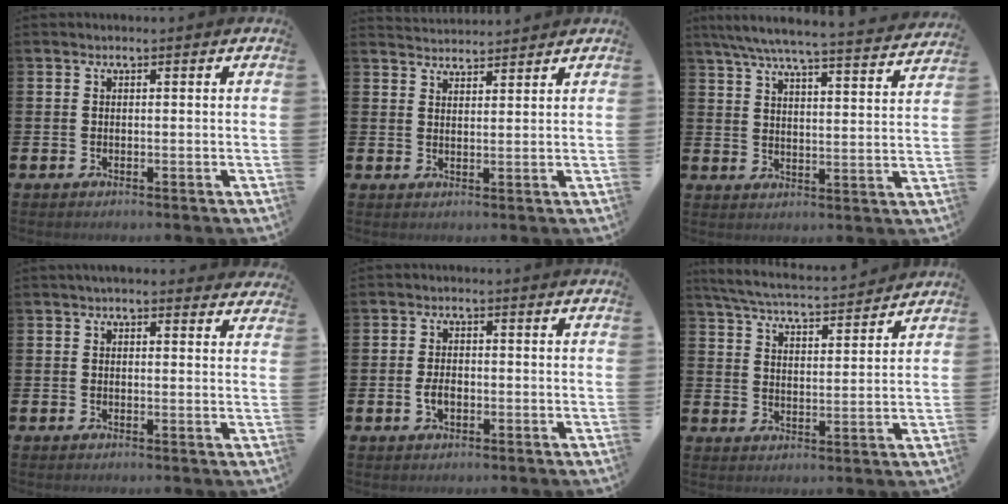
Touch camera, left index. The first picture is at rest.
{"total": 2.9, "force": [2.9, 0.3, -0.2], "torque": [0.000, -0.016, 0.052]}
{"total": 6.6, "force": [6.1, 0.4, 2.5], "torque": [-0.062, -0.048, 0.102]}
{"total": 2.4, "force": [2.3, 0.5, 0.3], "torque": [-0.005, -0.008, 0.041]}
{"total": 2.6, "force": [-0.6, 1.6, 1.9], "torque": [-0.032, 0.002, -0.013]}
{"total": 5.4, "force": [5.3, 0.3, 1.1], "torque": [-0.043, -0.038, 0.090]}